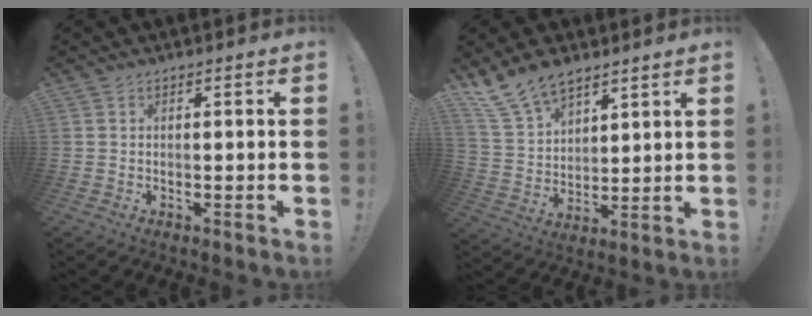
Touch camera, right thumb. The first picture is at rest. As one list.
[{"total": 12.9, "force": [9.9, 6.8, 4.7], "torque": [-0.103, -0.056, 0.194]}]